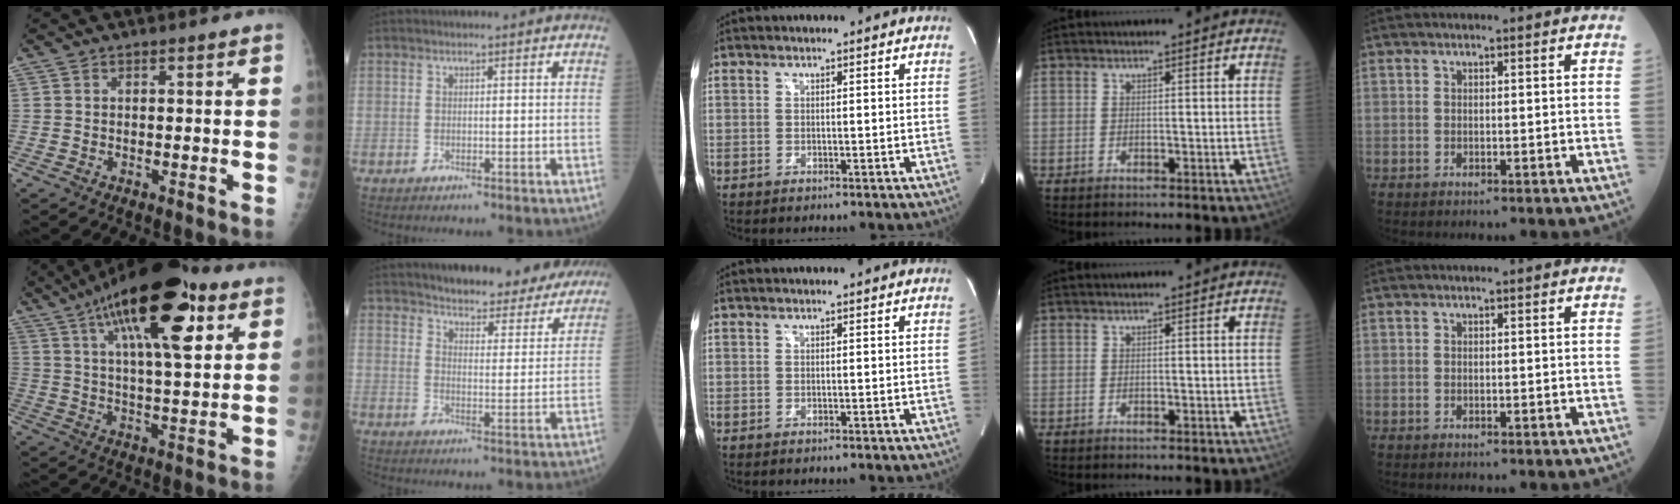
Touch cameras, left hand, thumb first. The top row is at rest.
{"thumb": {"total": 22.0, "force": [10.3, 7.6, 17.8], "torque": [-0.276, -0.012, 0.164]}, "index": {"total": 17.4, "force": [16.2, 3.9, 5.1], "torque": [-0.042, -0.030, 0.193]}}